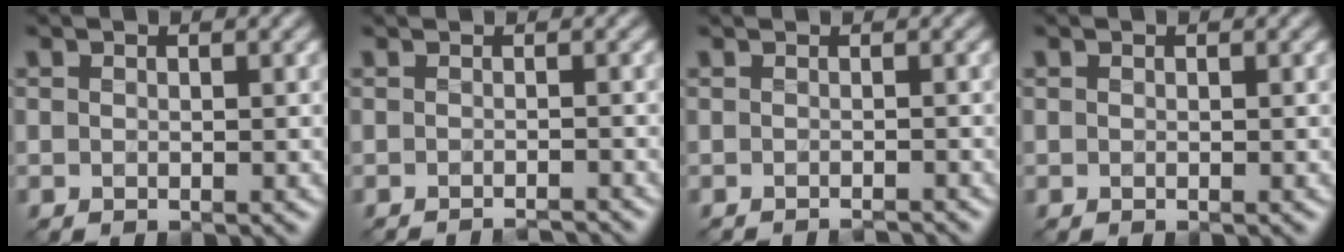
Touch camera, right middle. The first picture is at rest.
{"total": 2.3, "force": [-1.9, 0.4, 1.3], "torque": [-0.001, -0.001, -0.027]}
{"total": 1.6, "force": [-1.2, 0.4, 0.9], "torque": [0.006, -0.008, -0.021]}
{"total": 0.0}